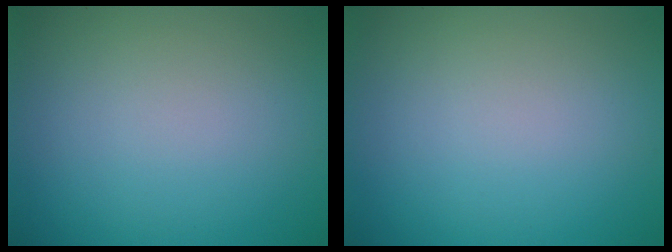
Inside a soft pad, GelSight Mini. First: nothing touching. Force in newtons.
{"total": 0.0}